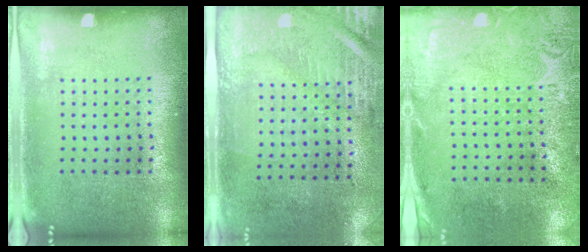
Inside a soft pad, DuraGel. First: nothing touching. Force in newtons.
{"total": 3.0, "press": 2.5, "slide": 1.6}
{"total": 2.6, "press": 2.1, "slide": 1.6}